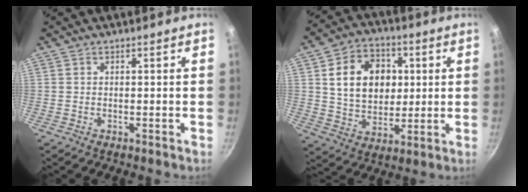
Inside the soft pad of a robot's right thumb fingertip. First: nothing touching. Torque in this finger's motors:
{"motor_torque": [-0.58, 1.14, 0.41, 0.55, 0.29]}